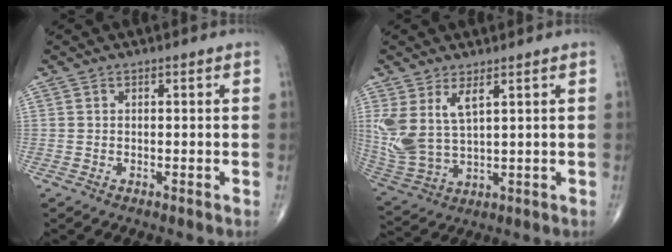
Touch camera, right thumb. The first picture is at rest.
{"total": 9.7, "force": [3.9, 4.2, 7.8], "torque": [-0.174, -0.018, 0.095]}